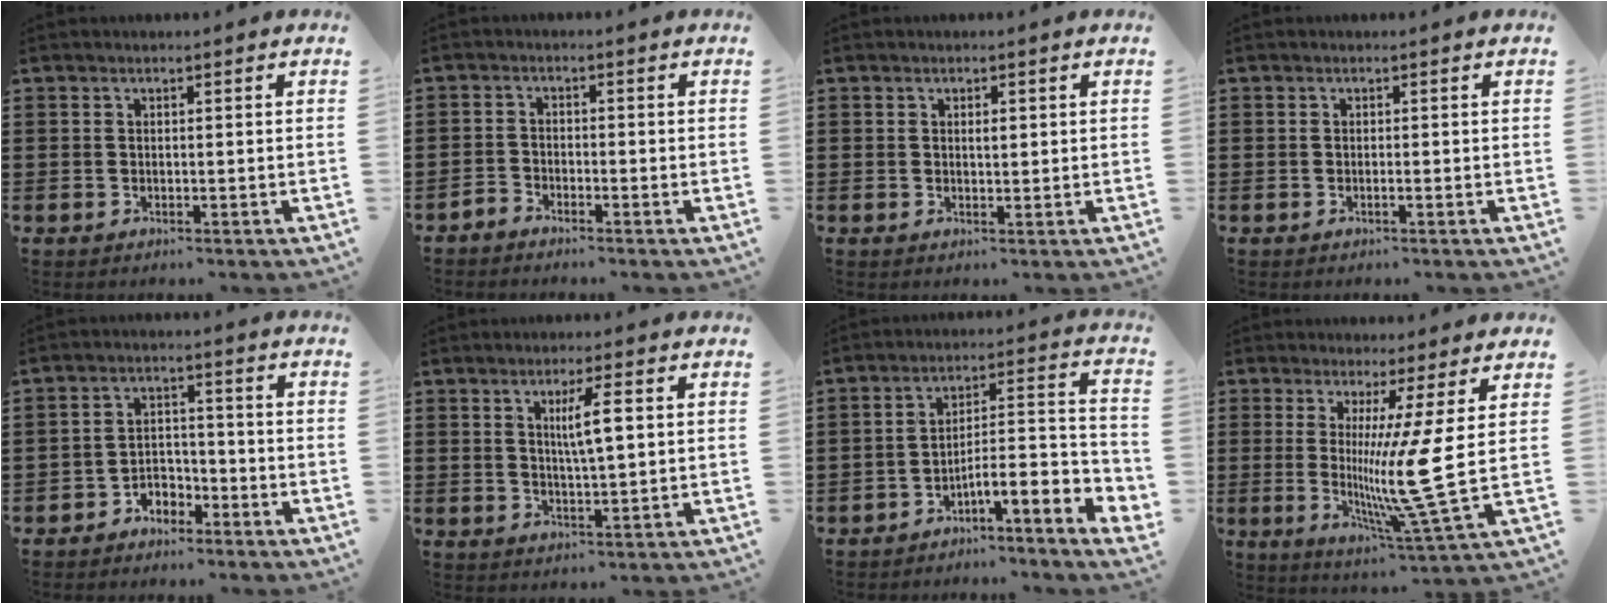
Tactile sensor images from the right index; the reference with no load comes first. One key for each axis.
{"total": 1.7, "fx": -1.7, "fy": 0.1, "fz": 0.0, "tx": -0.006, "ty": 0.004, "tz": -0.037}
{"total": 1.2, "fx": 0.3, "fy": 0.4, "fz": 1.1, "tx": -0.021, "ty": 0.005, "tz": 0.004}
{"total": 0.6, "fx": -0.2, "fy": -0.3, "fz": 0.5, "tx": -0.009, "ty": -0.005, "tz": -0.003}
{"total": 3.3, "fx": -2.8, "fy": 1.6, "fz": 0.6, "tx": -0.017, "ty": 0.008, "tz": -0.058}
{"total": 4.8, "fx": 1.3, "fy": 0.7, "fz": 4.5, "tx": -0.083, "ty": 0.001, "tz": 0.017}
{"total": 6.3, "fx": -4.9, "fy": 0.0, "fz": 3.9, "tx": -0.063, "ty": -0.019, "tz": -0.099}
{"total": 12.2, "fx": 0.6, "fy": -1.6, "fz": 12.1, "tx": -0.227, "ty": -0.042, "tz": -0.003}